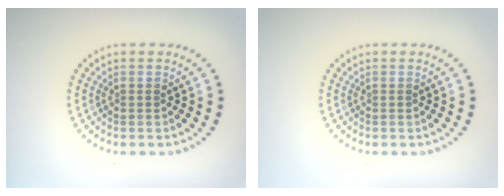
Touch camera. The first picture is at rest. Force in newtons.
{"total": 0.0}